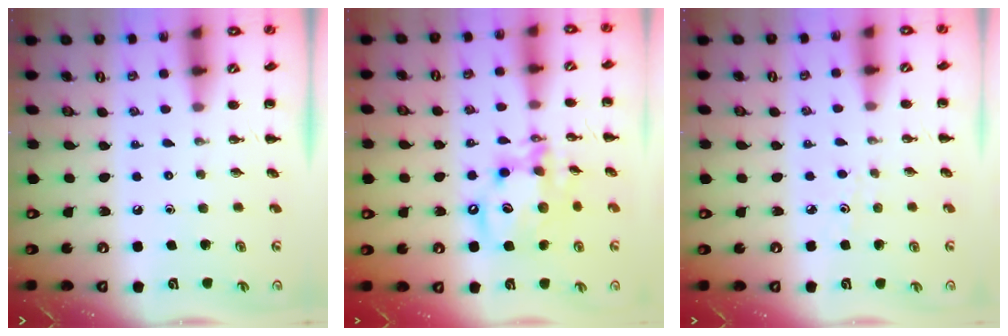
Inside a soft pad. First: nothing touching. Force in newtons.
{"total": 13.7, "press": 13.3, "slide": 3.5}
{"total": 2.8, "press": 2.6, "slide": 0.9}